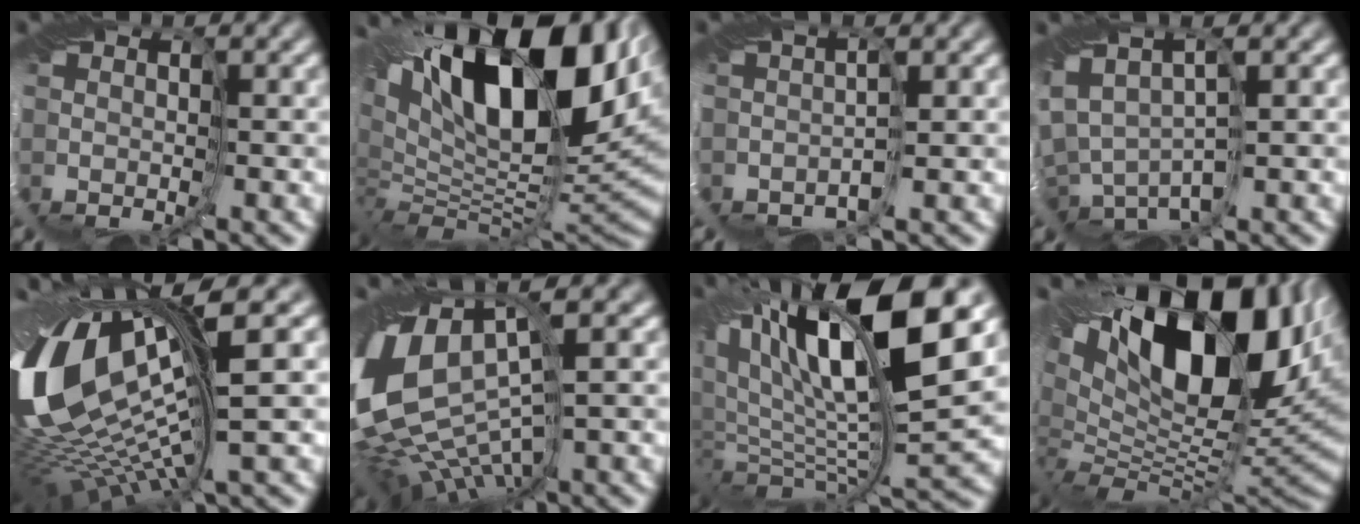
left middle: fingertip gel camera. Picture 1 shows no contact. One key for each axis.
{"total": 16.3, "fx": 5.0, "fy": 8.7, "fz": 12.8, "tx": -0.246, "ty": 0.007, "tz": 0.103}
{"total": 1.2, "fx": -1.2, "fy": 0.3, "fz": -0.1, "tx": -0.013, "ty": -0.005, "tz": -0.015}
{"total": 2.8, "fx": 0.2, "fy": 1.5, "fz": 2.4, "tx": -0.068, "ty": 0.011, "tz": 0.025}
{"total": 14.4, "fx": 2.0, "fy": 4.9, "fz": 13.3, "tx": -0.296, "ty": -0.005, "tz": 0.054}
{"total": 14.7, "fx": 0.2, "fy": 8.0, "fz": 12.3, "tx": -0.229, "ty": -0.004, "tz": 0.036}
{"total": 12.8, "fx": 5.7, "fy": 3.2, "fz": 11.0, "tx": -0.206, "ty": 0.025, "tz": 0.105}
{"total": 15.0, "fx": 5.7, "fy": 7.6, "fz": 11.7, "tx": -0.221, "ty": 0.019, "tz": 0.102}